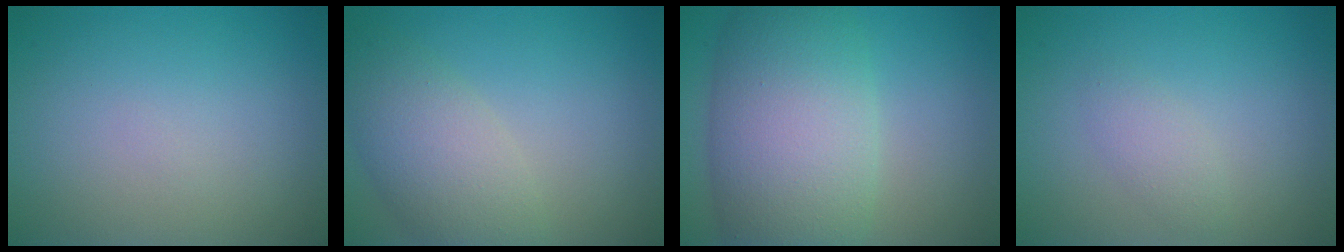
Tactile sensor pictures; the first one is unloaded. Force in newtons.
{"total": 4.9, "press": 4.9, "slide": 0.3}
{"total": 10.2, "press": 10.2, "slide": 0.0}
{"total": 1.5, "press": 1.5, "slide": 0.0}